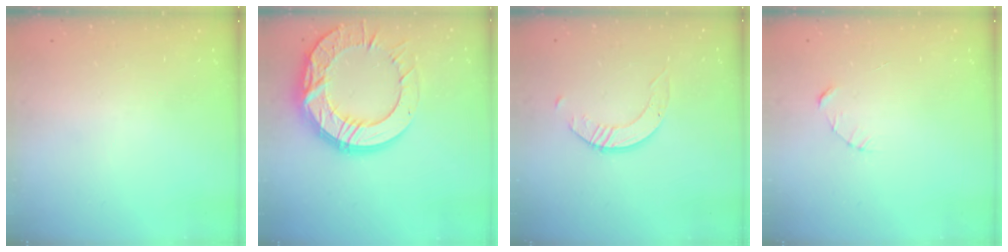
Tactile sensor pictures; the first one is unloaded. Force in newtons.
{"total": 22.7, "press": 22.7, "slide": 1.8}
{"total": 3.0, "press": 3.0, "slide": 0.2}
{"total": 2.3, "press": 2.3, "slide": 0.3}